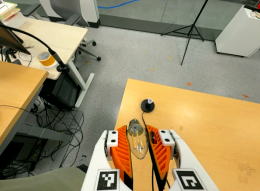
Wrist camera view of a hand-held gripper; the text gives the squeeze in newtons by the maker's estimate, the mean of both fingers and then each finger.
{"total": 19.2, "left": 21.4, "right": 16.9}